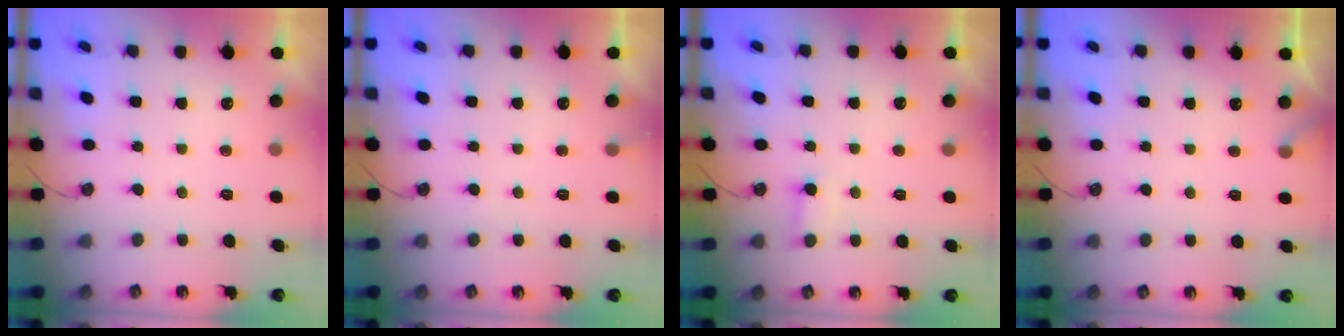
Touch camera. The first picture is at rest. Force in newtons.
{"total": 4.0, "press": 4.0, "slide": 0.3}
{"total": 3.3, "press": 3.3, "slide": 0.3}
{"total": 4.0, "press": 3.9, "slide": 0.3}